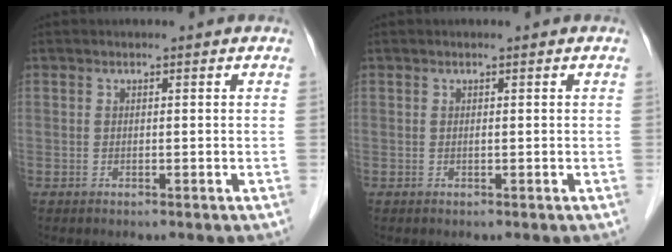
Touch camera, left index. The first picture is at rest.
{"total": 0.0}